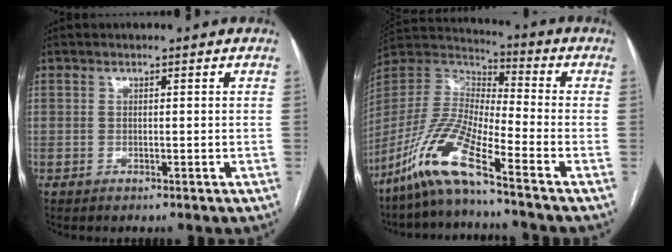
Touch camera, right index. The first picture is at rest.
{"total": 13.1, "force": [-8.8, 0.3, 9.7], "torque": [-0.212, -0.012, -0.177]}